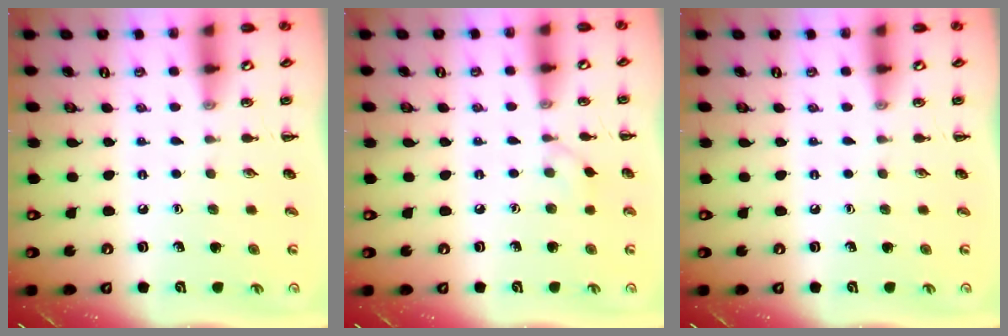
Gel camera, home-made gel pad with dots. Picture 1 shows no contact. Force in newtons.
{"total": 2.8, "press": 2.5, "slide": 1.1}
{"total": 0.0}